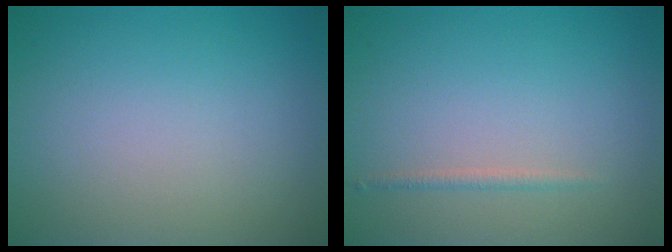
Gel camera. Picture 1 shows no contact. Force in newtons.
{"total": 0.8, "press": 0.8, "slide": 0.0}